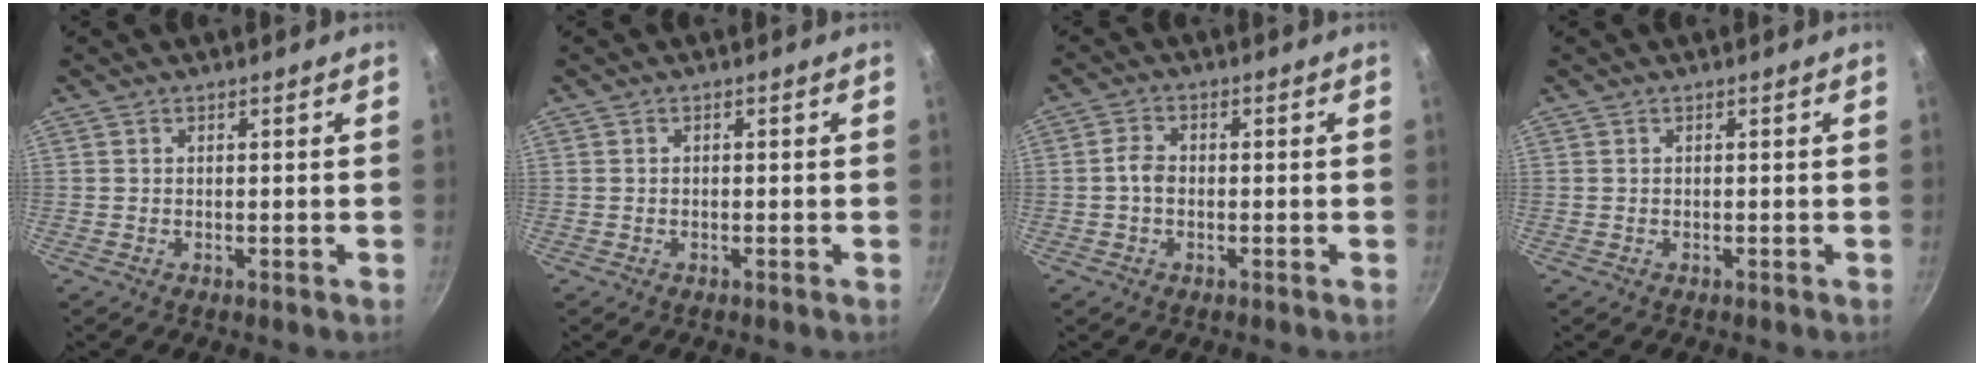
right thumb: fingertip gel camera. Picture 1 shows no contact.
{"total": 0.0}
{"total": 2.9, "force": [-0.5, 2.1, 2.0], "torque": [-0.035, 0.013, -0.015]}
{"total": 0.0}